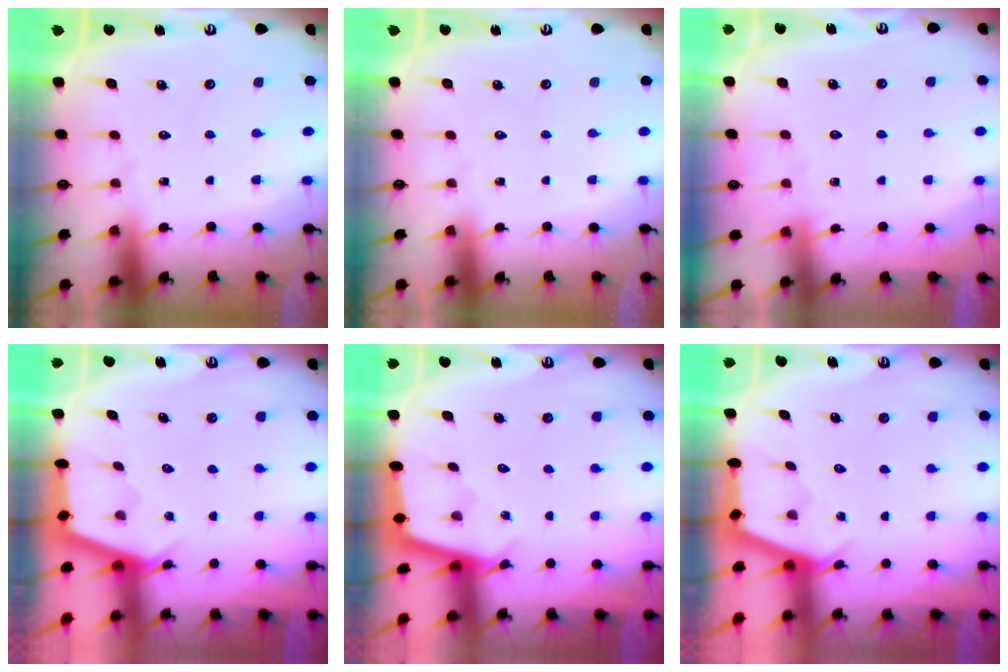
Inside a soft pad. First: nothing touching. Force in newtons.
{"total": 0.0}
{"total": 2.8, "press": 2.7, "slide": 0.5}
{"total": 2.4, "press": 2.4, "slide": 0.1}
{"total": 2.5, "press": 2.4, "slide": 0.3}
{"total": 2.9, "press": 2.9, "slide": 0.3}